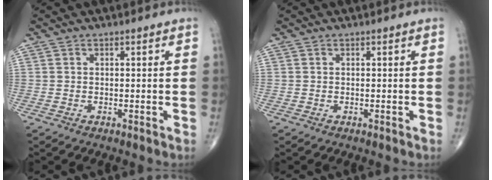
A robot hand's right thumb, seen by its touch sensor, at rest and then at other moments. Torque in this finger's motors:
{"motor_torque": [0.00, 0.00, 0.08, 0.07, 0.00]}